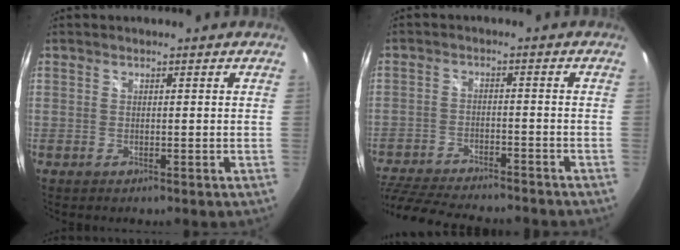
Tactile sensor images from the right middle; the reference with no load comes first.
{"total": 18.5, "force": [-15.8, 4.8, 8.4], "torque": [-0.187, -0.031, -0.243]}